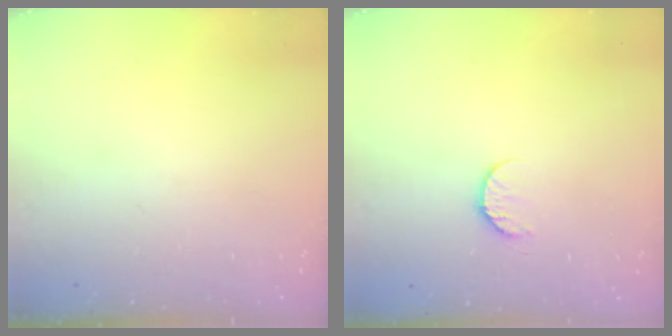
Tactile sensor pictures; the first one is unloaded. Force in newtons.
{"total": 7.4, "press": 7.4, "slide": 0.6}